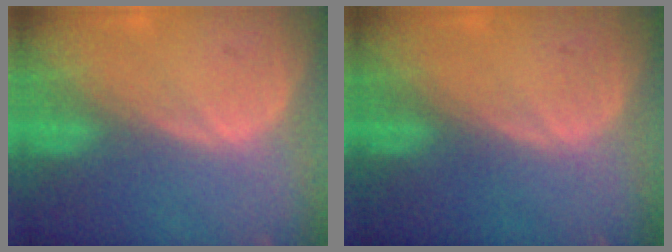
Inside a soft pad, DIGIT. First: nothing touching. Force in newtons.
{"total": 0.0}